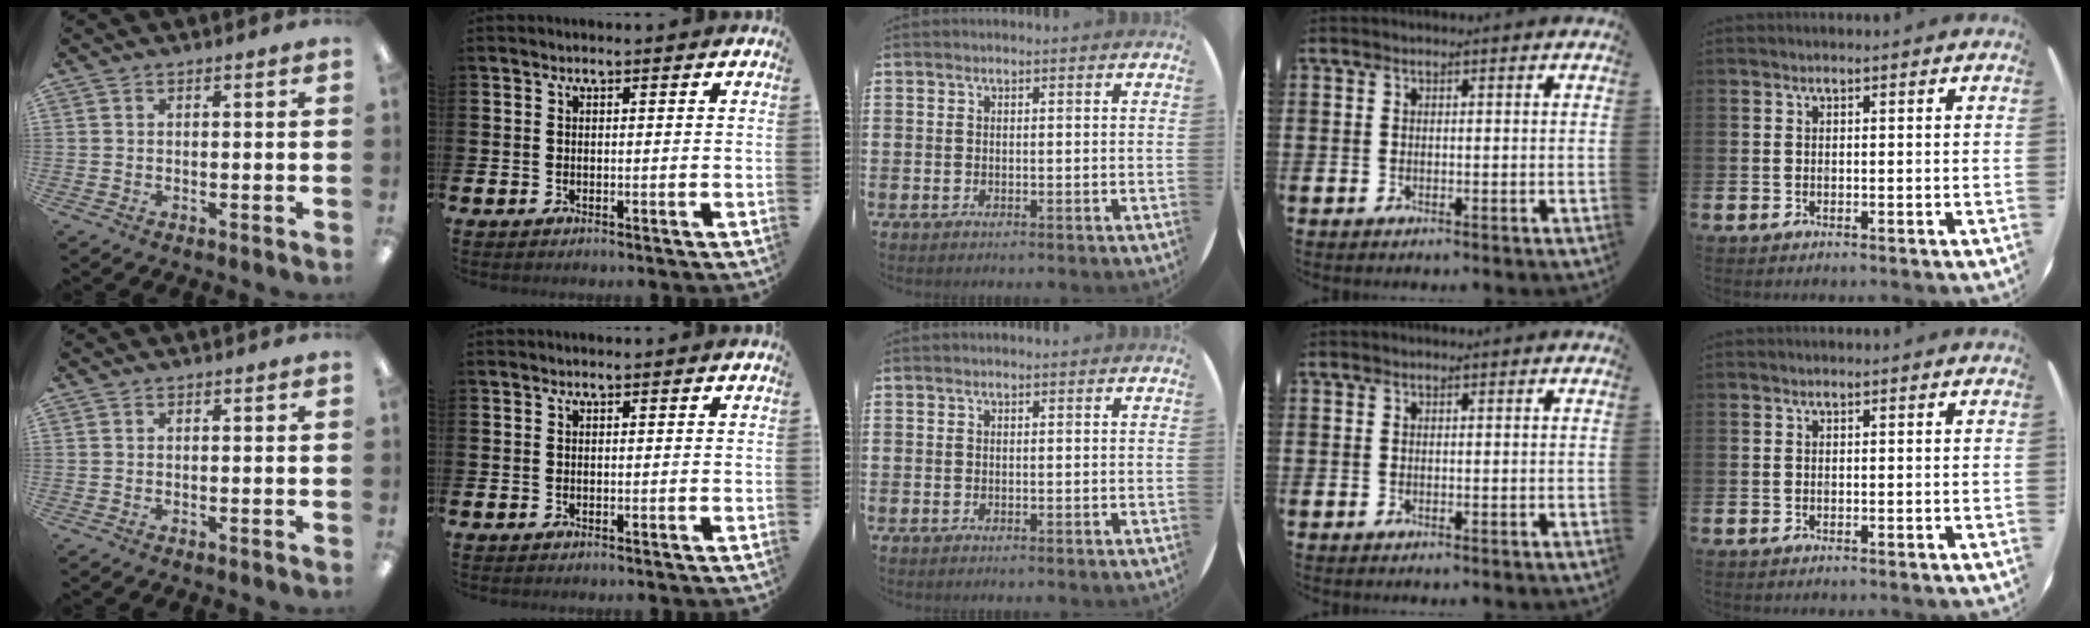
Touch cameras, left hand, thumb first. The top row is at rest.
{}